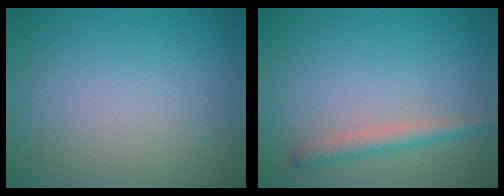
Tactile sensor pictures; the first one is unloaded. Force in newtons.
{"total": 2.1, "press": 2.1, "slide": 0.1}